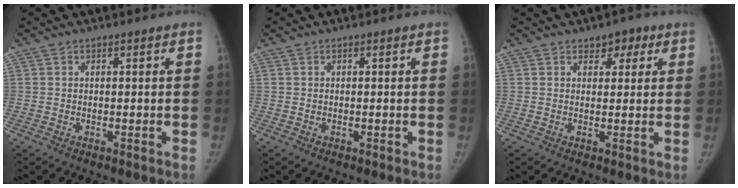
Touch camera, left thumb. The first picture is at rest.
{"total": 0.0}
{"total": 3.6, "force": [2.0, 2.5, 1.7], "torque": [0.009, -0.005, 0.022]}